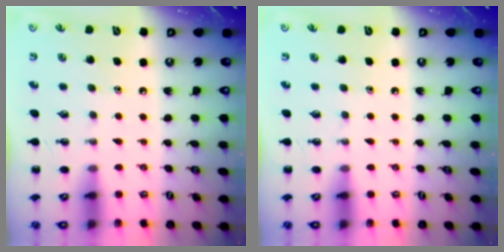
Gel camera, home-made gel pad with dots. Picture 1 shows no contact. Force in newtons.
{"total": 0.0}